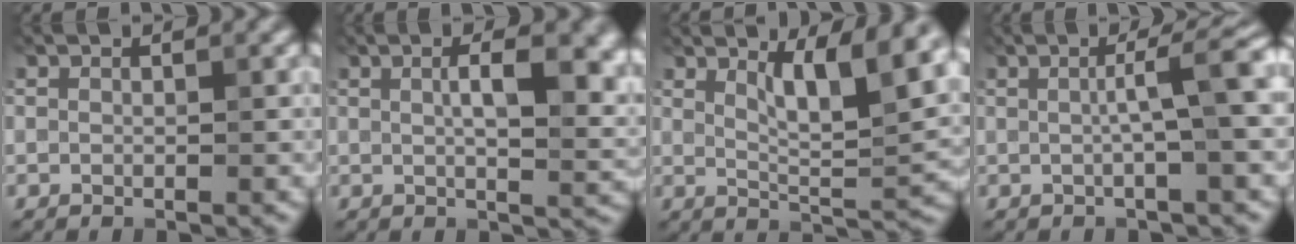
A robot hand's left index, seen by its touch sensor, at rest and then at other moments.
{"total": 7.5, "force": [1.6, 2.5, 6.8], "torque": [-0.097, 0.008, 0.027]}
{"total": 6.0, "force": [3.0, 1.2, 5.0], "torque": [-0.085, -0.004, 0.052]}
{"total": 4.1, "force": [0.4, 0.2, 4.1], "torque": [-0.066, 0.016, 0.001]}